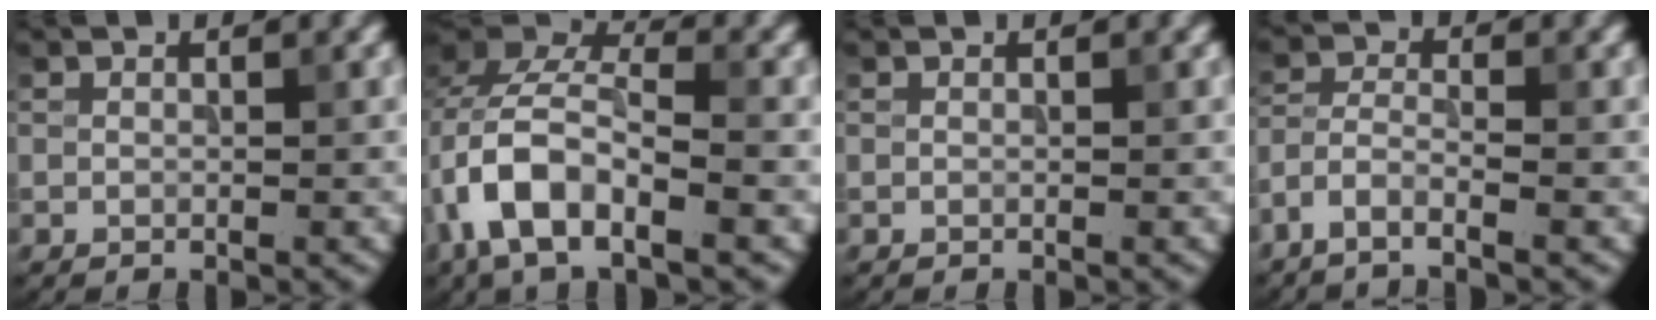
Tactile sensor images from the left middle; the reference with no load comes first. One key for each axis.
{"total": 8.6, "fx": -3.1, "fy": 4.5, "fz": 6.7, "tx": -0.129, "ty": 0.009, "tz": -0.066}
{"total": 0.0}
{"total": 2.8, "fx": -2.1, "fy": 0.5, "fz": 1.7, "tx": -0.040, "ty": 0.000, "tz": -0.055}